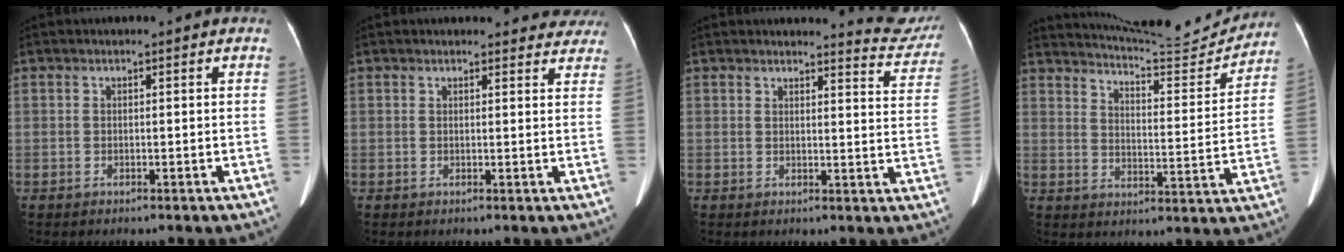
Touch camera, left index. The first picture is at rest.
{"total": 7.6, "force": [7.1, 2.6, 0.4], "torque": [0.036, -0.008, 0.047]}
{"total": 7.2, "force": [7.2, 0.4, -0.2], "torque": [0.010, -0.052, 0.061]}
{"total": 15.2, "force": [15.0, 0.2, 2.7], "torque": [-0.046, -0.045, 0.201]}